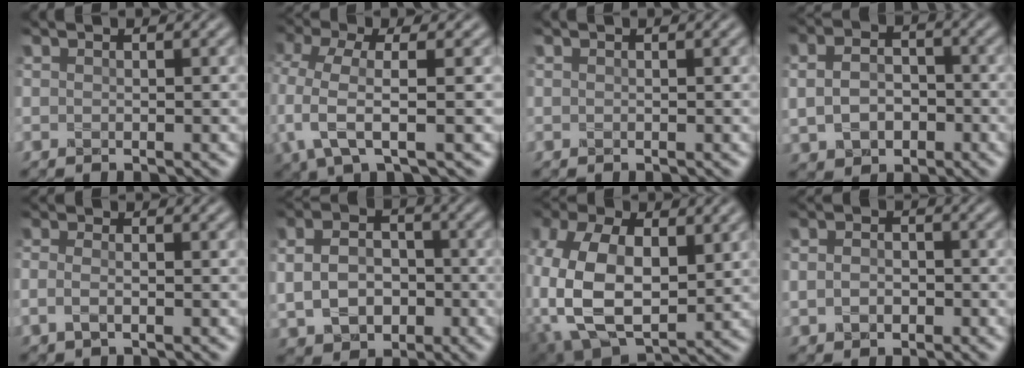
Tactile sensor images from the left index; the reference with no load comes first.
{"total": 4.8, "force": [-0.4, 1.5, 4.5], "torque": [-0.103, -0.009, -0.012]}
{"total": 0.0}
{"total": 4.2, "force": [-0.4, 3.1, 2.7], "torque": [-0.057, -0.001, -0.009]}
{"total": 1.5, "force": [-0.4, 0.7, 1.3], "torque": [-0.031, 0.000, -0.015]}
{"total": 5.4, "force": [-0.3, 4.2, 3.5], "torque": [-0.070, -0.002, -0.010]}
{"total": 10.5, "force": [0.0, 6.5, 8.3], "torque": [-0.193, 0.002, 0.002]}
{"total": 2.1, "force": [-0.4, 1.6, 1.3], "torque": [-0.030, 0.002, -0.013]}